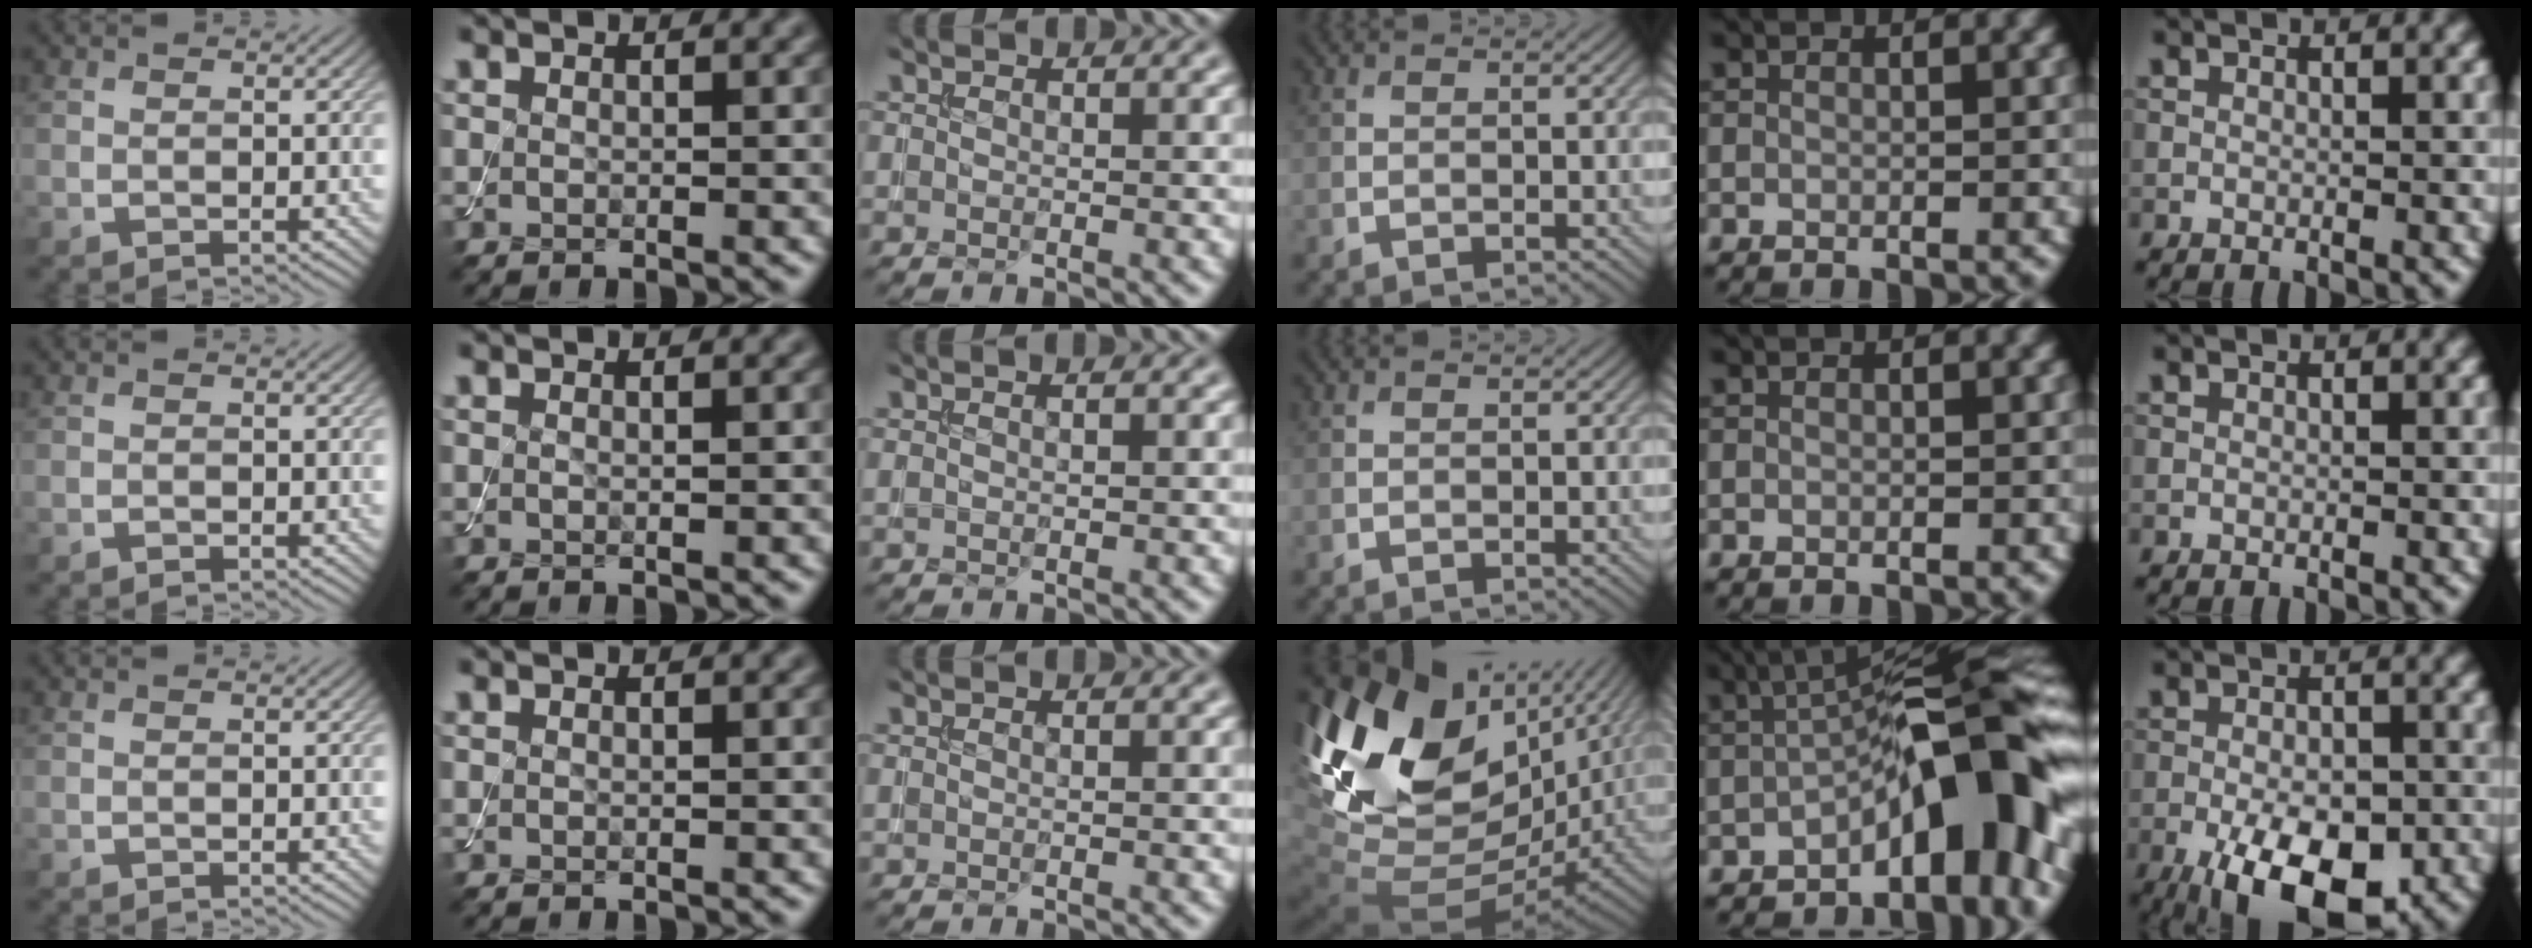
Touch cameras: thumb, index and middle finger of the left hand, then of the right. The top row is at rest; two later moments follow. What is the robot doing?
{"motion": "assemble", "object": "toy tower of hanoi"}